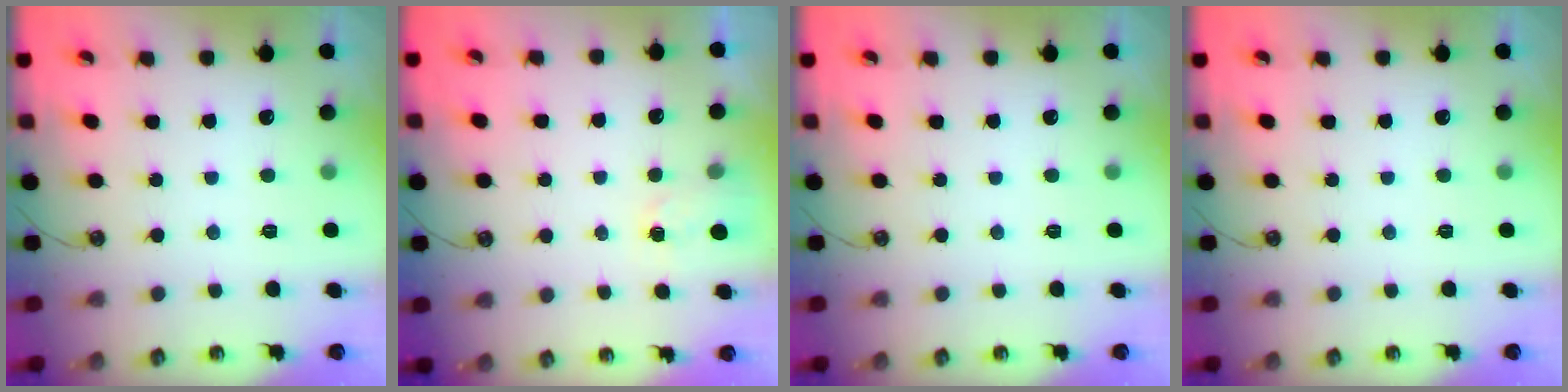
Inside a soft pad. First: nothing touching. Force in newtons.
{"total": 1.1, "press": 1.1, "slide": 0.3}
{"total": 0.0}
{"total": 0.0}